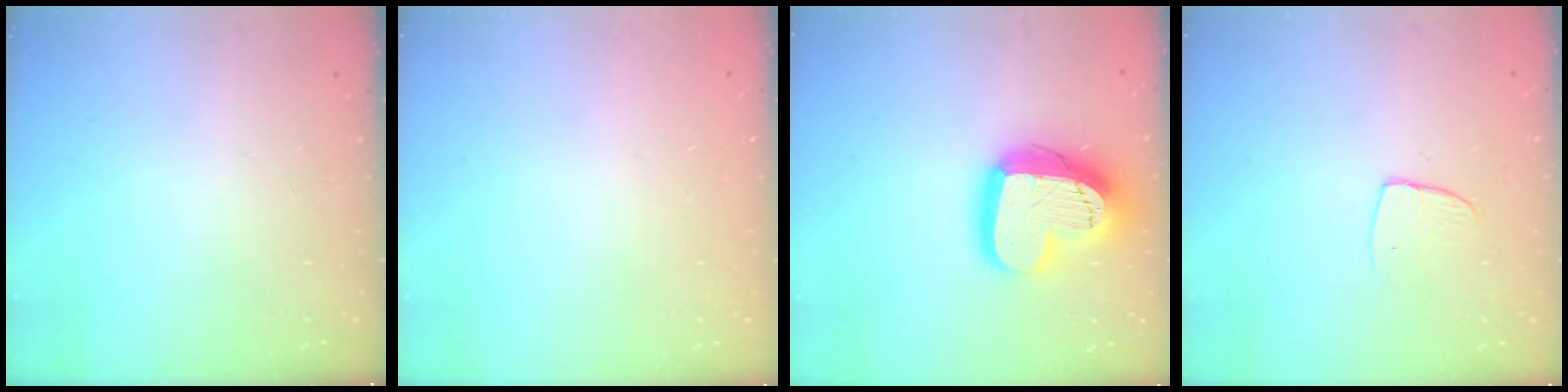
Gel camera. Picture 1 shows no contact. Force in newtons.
{"total": 0.0}
{"total": 19.5, "press": 19.4, "slide": 1.4}
{"total": 4.3, "press": 4.3, "slide": 0.3}